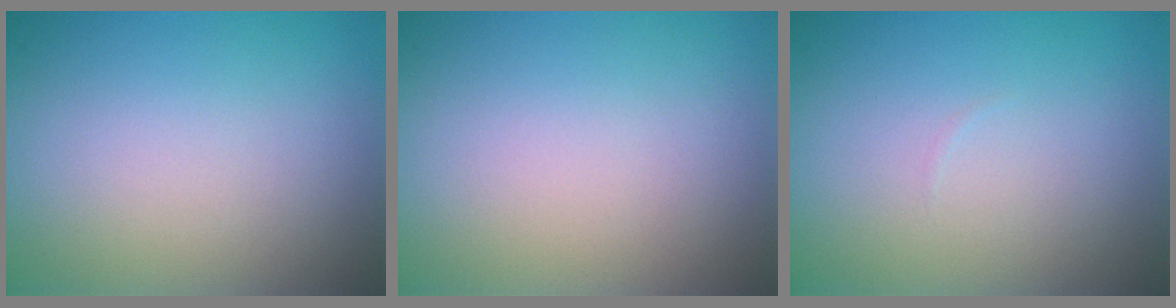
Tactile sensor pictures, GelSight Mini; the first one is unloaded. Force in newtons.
{"total": 0.0}
{"total": 0.0}